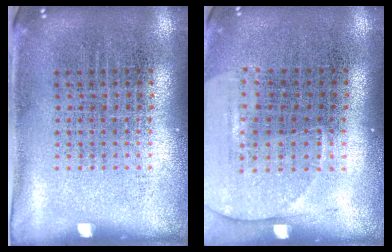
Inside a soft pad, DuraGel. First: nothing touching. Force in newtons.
{"total": 1.4, "press": 1.3, "slide": 0.4}